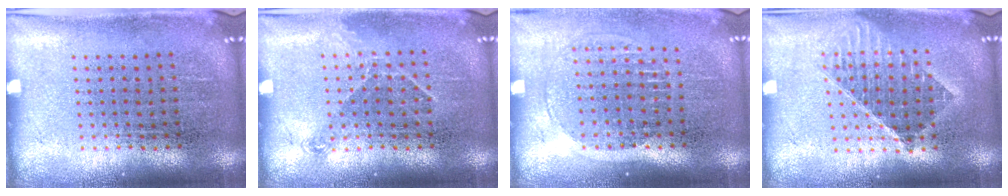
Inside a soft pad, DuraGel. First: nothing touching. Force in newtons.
{"total": 0.9, "press": 0.8, "slide": 0.5}
{"total": 1.4, "press": 1.2, "slide": 0.7}
{"total": 1.5, "press": 1.3, "slide": 0.8}